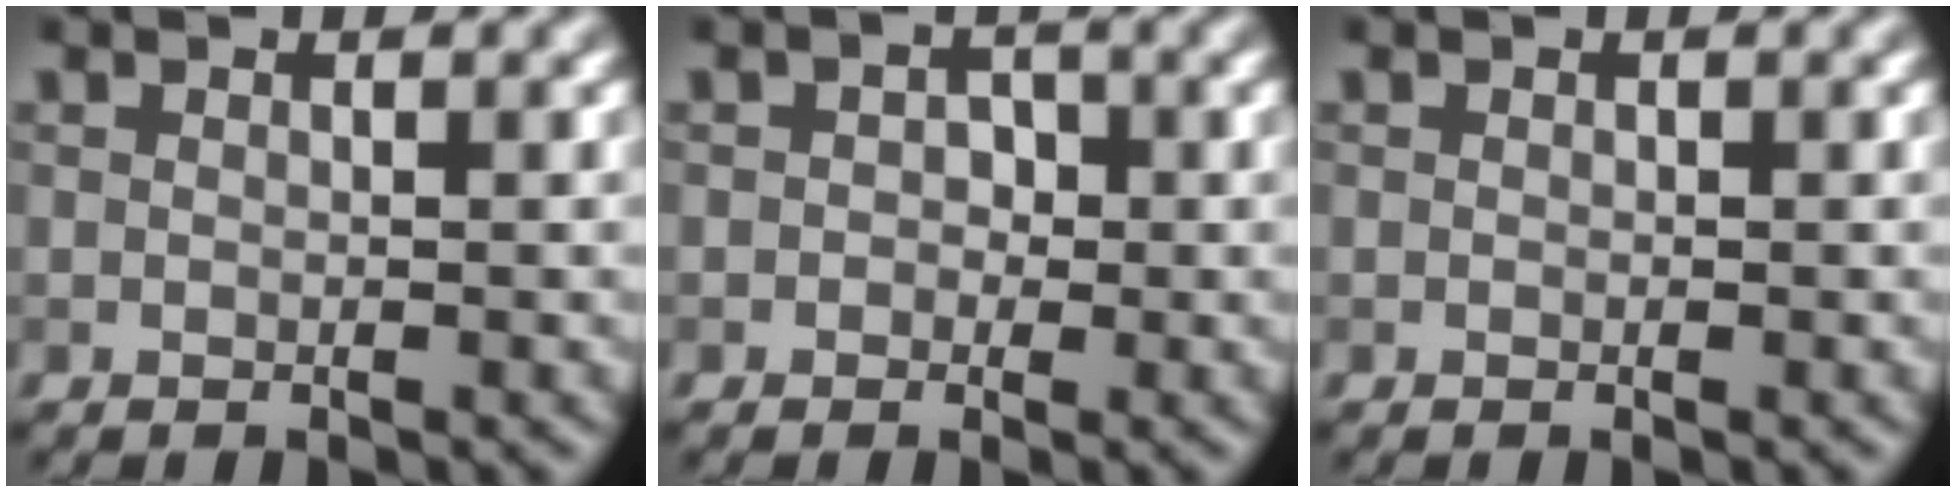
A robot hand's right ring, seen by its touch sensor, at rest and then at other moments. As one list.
[{"total": 1.5, "force": [-0.2, 1.3, 0.6], "torque": [-0.004, -0.001, -0.007]}, {"total": 0.0}]